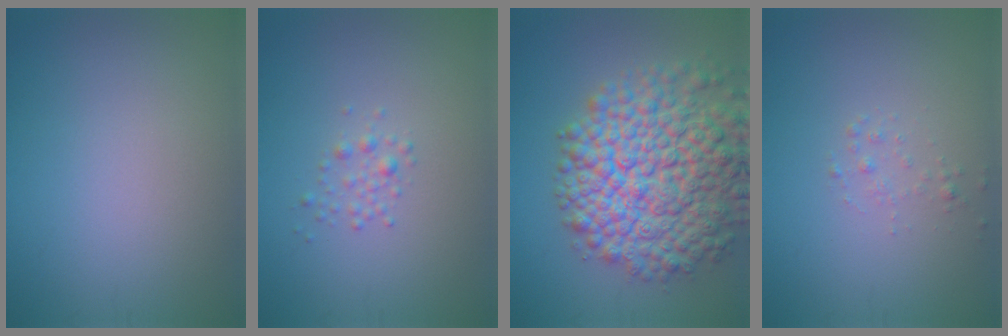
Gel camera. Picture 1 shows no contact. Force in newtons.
{"total": 1.2, "press": 1.2, "slide": 0.0}
{"total": 11.8, "press": 11.7, "slide": 0.6}
{"total": 0.8, "press": 0.8, "slide": 0.0}